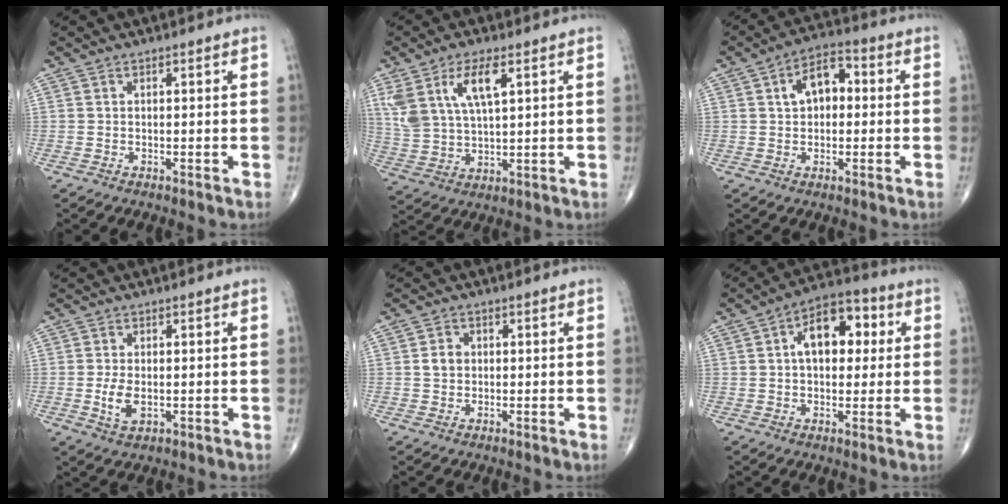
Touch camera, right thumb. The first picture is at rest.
{"total": 10.6, "force": [4.8, 4.2, 8.4], "torque": [-0.174, -0.008, 0.102]}
{"total": 8.0, "force": [1.2, 5.0, 6.2], "torque": [-0.083, 0.023, 0.012]}
{"total": 4.1, "force": [-0.5, 2.2, 3.4], "torque": [-0.069, -0.008, -0.006]}
{"total": 2.7, "force": [0.2, 2.3, 1.4], "torque": [-0.013, 0.005, 0.002]}
{"total": 11.9, "force": [2.4, 7.1, 9.2], "torque": [-0.112, 0.022, 0.028]}